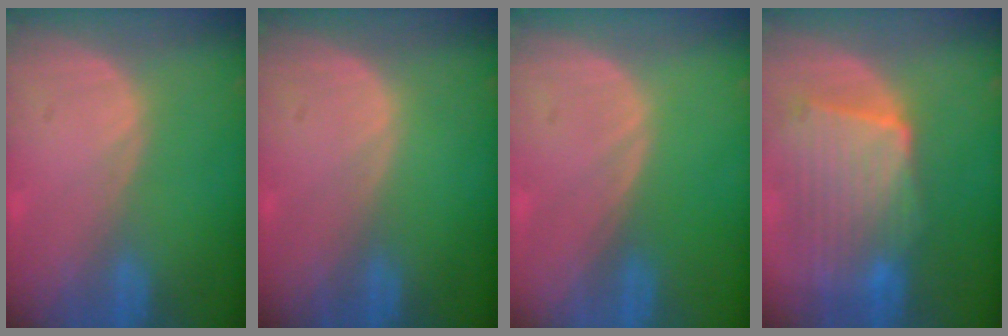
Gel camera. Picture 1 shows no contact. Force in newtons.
{"total": 0.0}
{"total": 0.0}
{"total": 10.2, "press": 9.0, "slide": 4.7}